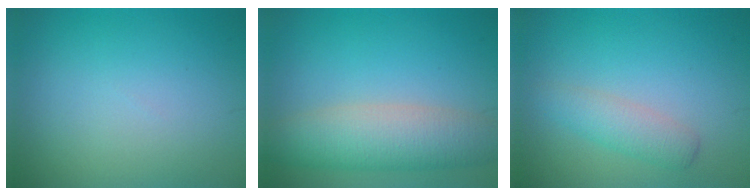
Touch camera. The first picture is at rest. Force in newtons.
{"total": 6.0, "press": 6.0, "slide": 0.4}
{"total": 2.5, "press": 2.5, "slide": 0.0}